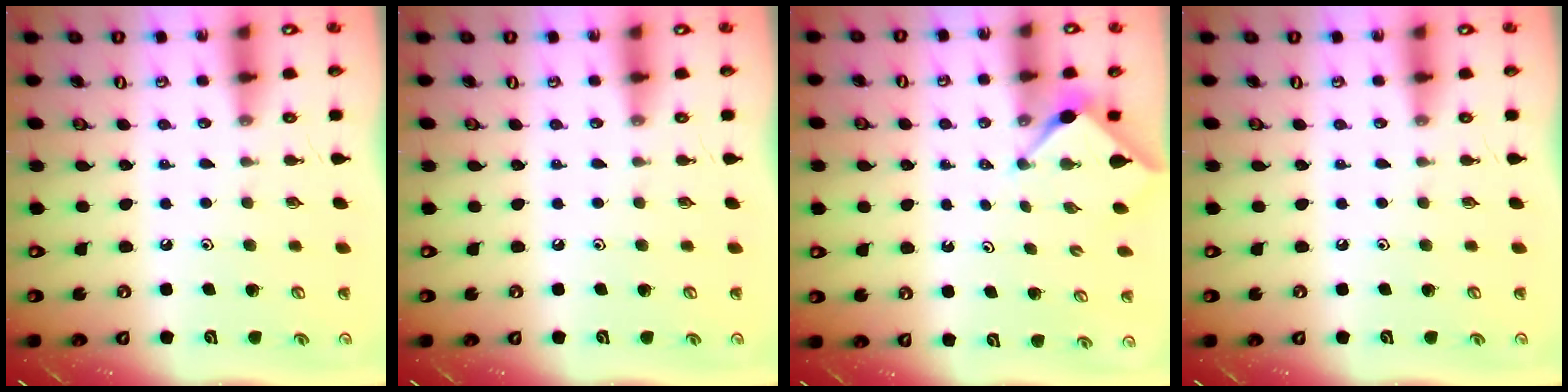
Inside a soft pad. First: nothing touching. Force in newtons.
{"total": 0.0}
{"total": 2.8, "press": 2.8, "slide": 0.4}
{"total": 0.0}